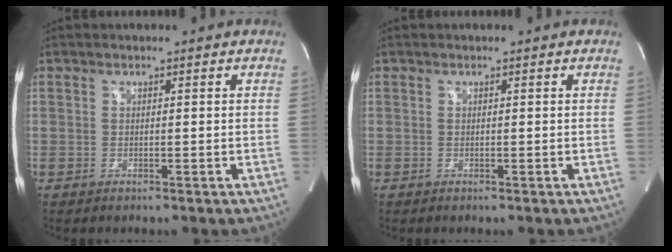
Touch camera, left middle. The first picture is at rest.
{"total": 0.0}